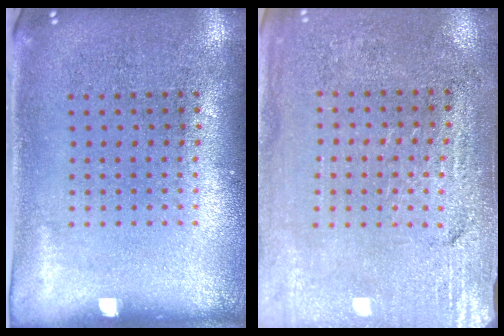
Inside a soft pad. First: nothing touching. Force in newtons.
{"total": 3.2, "press": 3.1, "slide": 0.7}